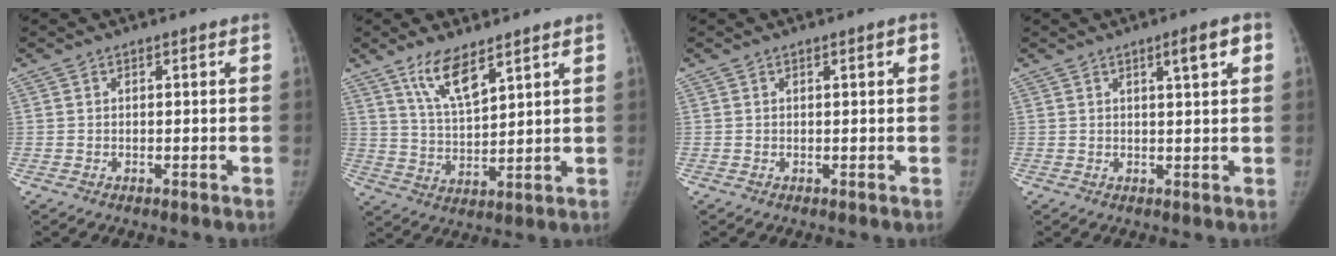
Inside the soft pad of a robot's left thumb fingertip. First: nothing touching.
{"total": 8.5, "force": [5.7, 2.4, 5.8], "torque": [-0.100, -0.033, 0.116]}
{"total": 1.0, "force": [0.3, 0.3, 0.9], "torque": [-0.008, 0.005, 0.002]}
{"total": 4.4, "force": [1.9, 0.7, 3.9], "torque": [-0.052, -0.005, 0.030]}